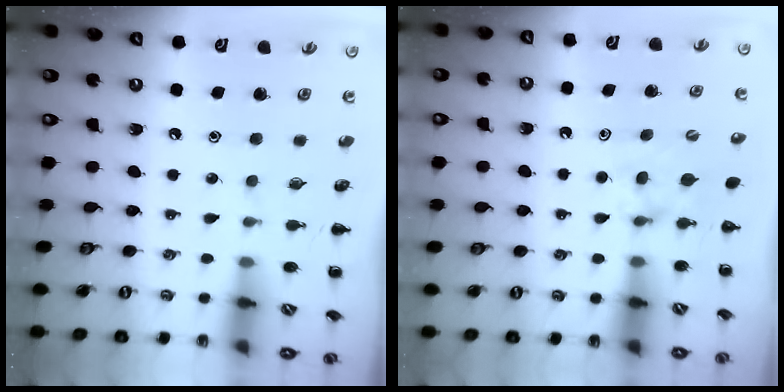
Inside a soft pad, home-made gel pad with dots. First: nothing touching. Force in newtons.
{"total": 5.2, "press": 4.9, "slide": 1.4}